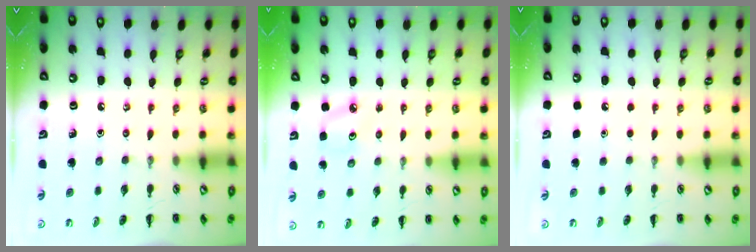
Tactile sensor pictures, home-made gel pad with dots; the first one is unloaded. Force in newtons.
{"total": 5.5, "press": 5.2, "slide": 1.8}
{"total": 1.6, "press": 1.6, "slide": 0.1}